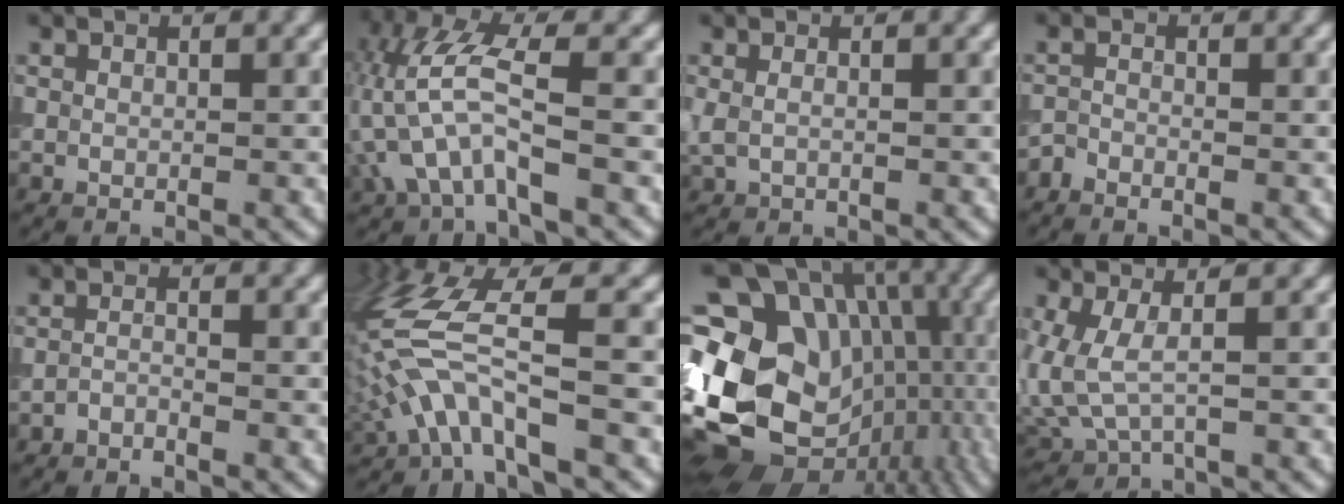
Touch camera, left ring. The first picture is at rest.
{"total": 6.2, "force": [-1.4, 2.5, 5.5], "torque": [-0.131, 0.014, -0.030]}
{"total": 0.8, "force": [0.1, 0.4, 0.7], "torque": [-0.020, -0.001, 0.000]}
{"total": 1.0, "force": [-0.9, 0.2, 0.4], "torque": [-0.011, -0.002, -0.024]}
{"total": 1.0, "force": [-0.9, 0.1, 0.5], "torque": [-0.008, -0.001, -0.022]}
{"total": 7.6, "force": [-1.5, 2.5, 7.0], "torque": [-0.158, 0.012, -0.038]}
{"total": 21.0, "force": [-3.5, 16.4, 12.7], "torque": [-0.235, -0.014, -0.035]}
{"total": 3.5, "force": [0.3, 1.7, 3.0], "torque": [-0.094, -0.013, 0.007]}